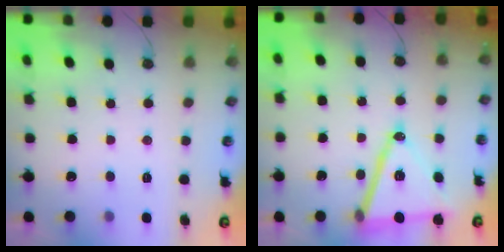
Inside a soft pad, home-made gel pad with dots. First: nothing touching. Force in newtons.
{"total": 17.8, "press": 17.4, "slide": 3.8}